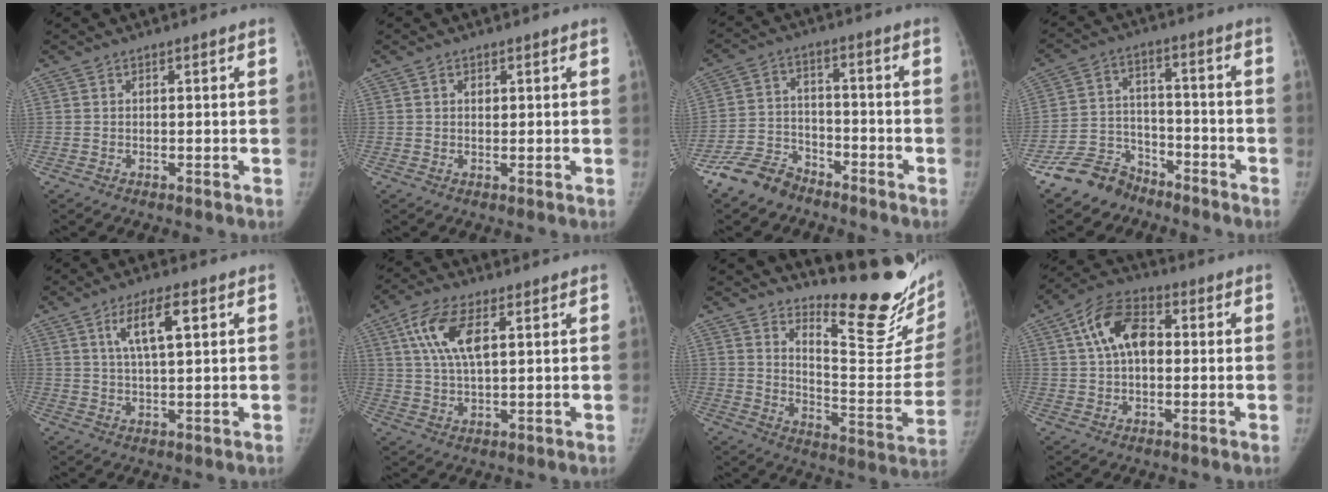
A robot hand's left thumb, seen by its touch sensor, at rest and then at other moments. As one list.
[{"total": 1.3, "force": [0.6, 0.9, 0.8], "torque": [-0.009, -0.002, 0.010]}, {"total": 8.4, "force": [-6.7, 4.6, 2.0], "torque": [-0.029, 0.040, -0.134]}, {"total": 9.2, "force": [-7.2, 5.6, 1.1], "torque": [0.003, 0.062, -0.137]}, {"total": 7.4, "force": [3.1, 2.1, 6.4], "torque": [-0.111, -0.005, 0.057]}, {"total": 9.8, "force": [3.8, 4.2, 8.0], "torque": [-0.162, -0.005, 0.074]}, {"total": 22.4, "force": [17.7, 5.4, 12.5], "torque": [-0.140, -0.175, 0.244]}, {"total": 10.9, "force": [2.4, 6.6, 8.3], "torque": [-0.139, 0.019, 0.034]}]